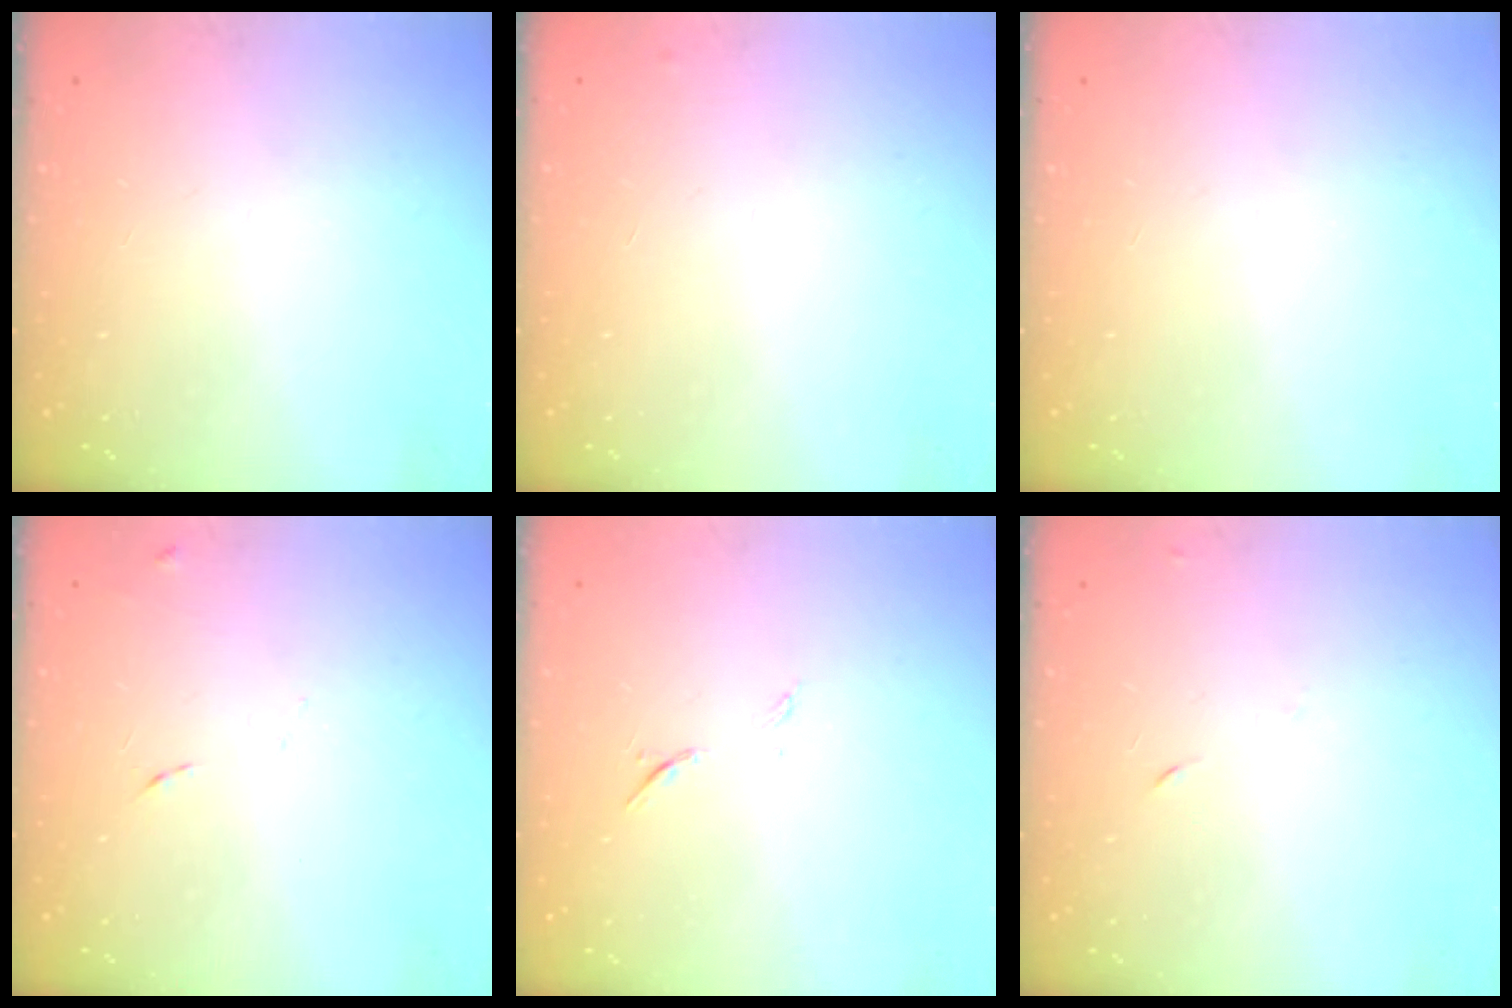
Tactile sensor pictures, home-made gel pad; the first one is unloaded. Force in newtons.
{"total": 3.2, "press": 3.2, "slide": 0.4}
{"total": 0.0}
{"total": 4.7, "press": 4.7, "slide": 0.6}
{"total": 6.2, "press": 6.2, "slide": 0.8}
{"total": 5.2, "press": 5.1, "slide": 0.6}